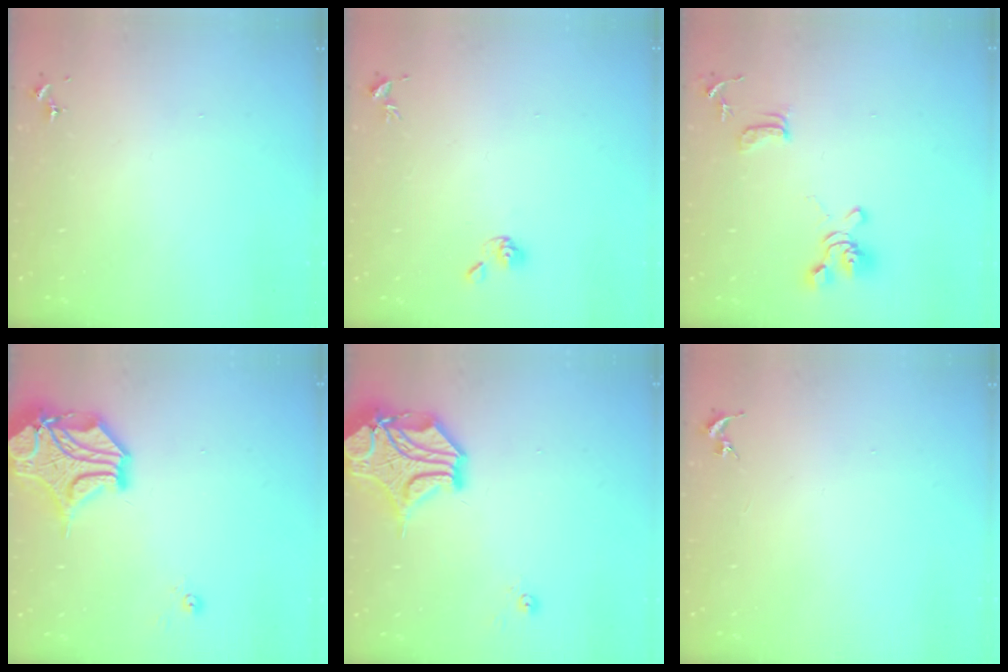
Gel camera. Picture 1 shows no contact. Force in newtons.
{"total": 5.2, "press": 5.1, "slide": 0.7}
{"total": 13.0, "press": 12.9, "slide": 1.6}
{"total": 16.9, "press": 16.8, "slide": 2.5}
{"total": 16.9, "press": 16.8, "slide": 2.5}
{"total": 0.0}